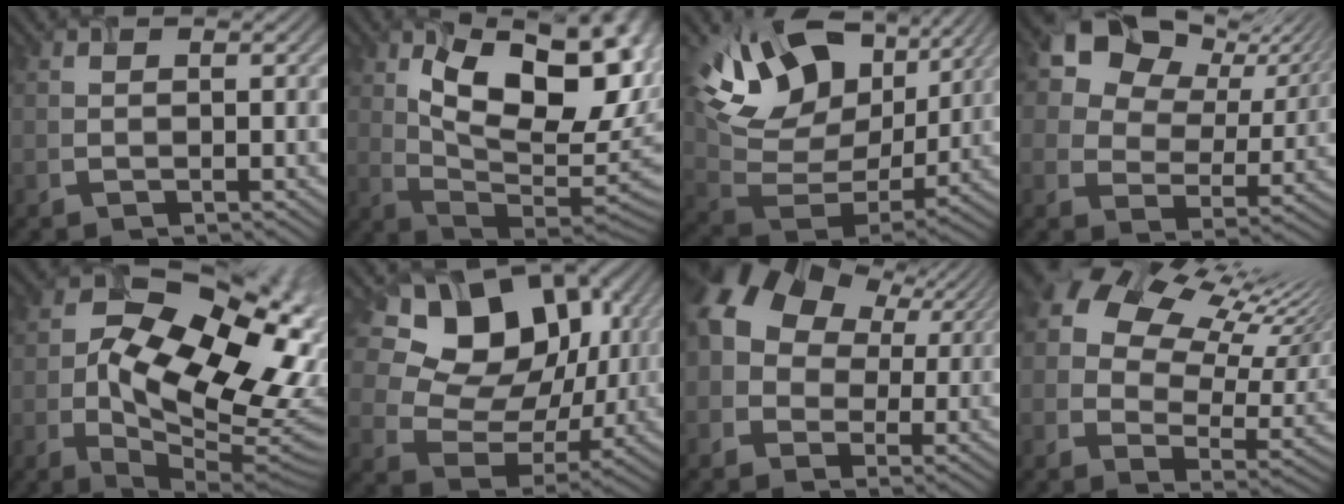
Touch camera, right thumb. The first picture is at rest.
{"total": 16.1, "force": [3.9, 8.9, 12.9], "torque": [-0.178, 0.003, 0.067]}
{"total": 15.5, "force": [8.1, 9.8, 8.8], "torque": [-0.190, 0.009, 0.150]}
{"total": 12.9, "force": [7.5, 8.5, 6.1], "torque": [-0.122, 0.019, 0.118]}
{"total": 16.0, "force": [0.7, 9.2, 13.0], "torque": [-0.221, -0.019, 0.023]}
{"total": 15.4, "force": [6.1, 11.7, 7.9], "torque": [-0.153, 0.028, 0.113]}
{"total": 13.0, "force": [3.7, 9.9, 7.5], "torque": [-0.175, 0.017, 0.071]}
{"total": 13.9, "force": [8.0, 7.6, 8.5], "torque": [-0.175, 0.025, 0.145]}